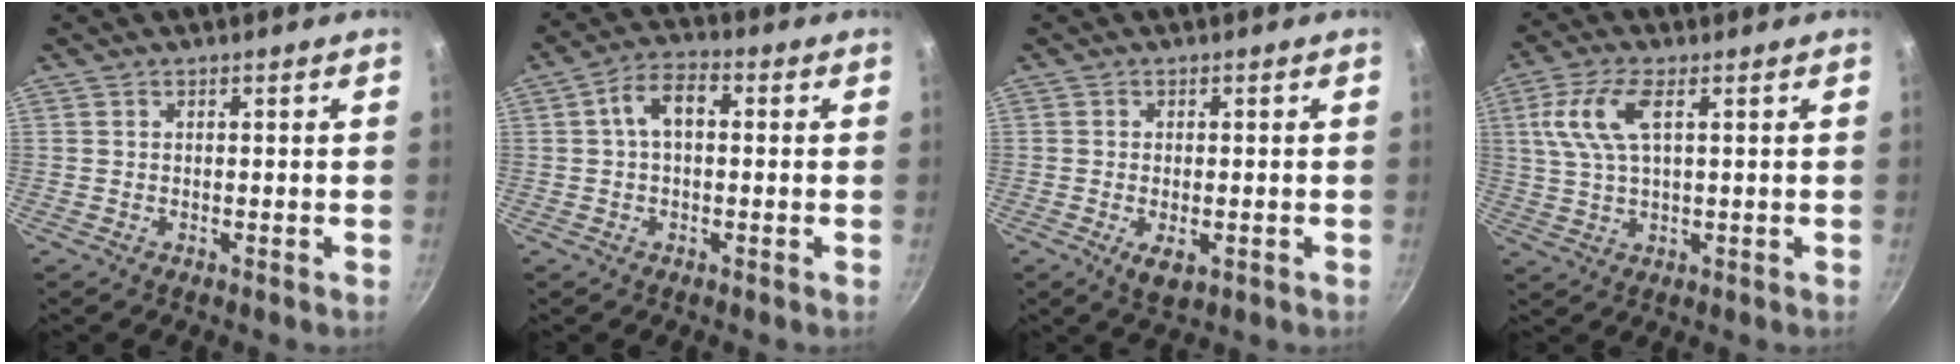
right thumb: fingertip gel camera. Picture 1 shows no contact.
{"total": 6.5, "force": [0.7, 3.8, 5.2], "torque": [-0.086, 0.024, 0.003]}
{"total": 4.1, "force": [-1.3, 2.0, 3.3], "torque": [-0.056, -0.003, -0.017]}
{"total": 8.7, "force": [2.6, 3.6, 7.4], "torque": [-0.172, 0.009, 0.053]}